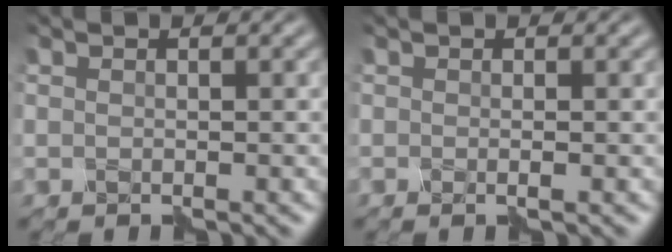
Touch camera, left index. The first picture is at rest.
{"total": 0.0}